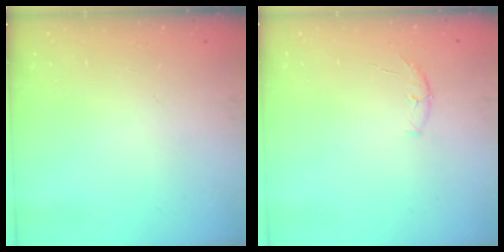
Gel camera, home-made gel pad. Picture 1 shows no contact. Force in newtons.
{"total": 5.6, "press": 5.5, "slide": 1.1}